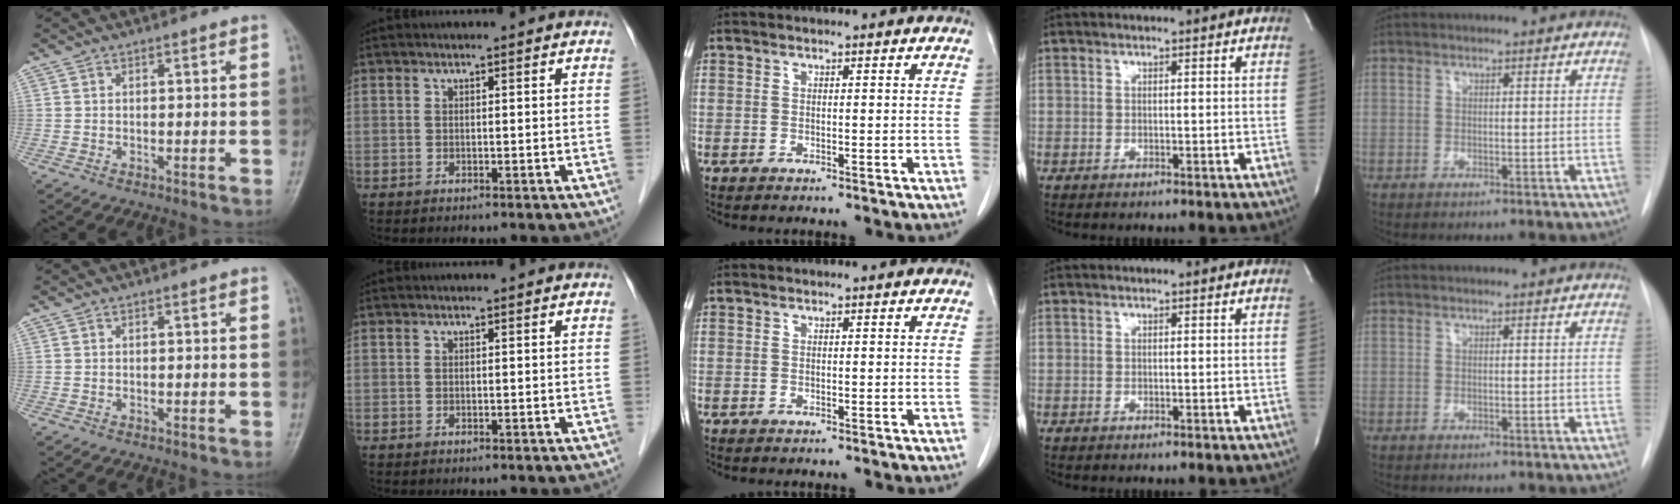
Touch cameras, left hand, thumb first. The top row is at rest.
{}